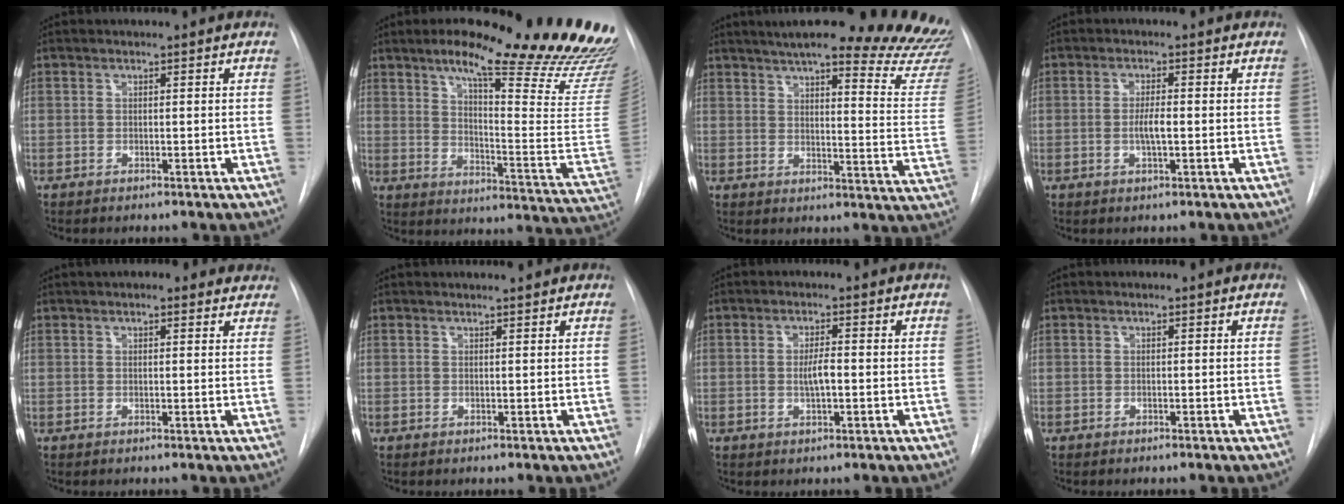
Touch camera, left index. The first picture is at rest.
{"total": 28.2, "force": [21.7, 2.4, 17.9], "torque": [-0.185, -0.078, 0.276]}
{"total": 28.4, "force": [24.7, 3.2, 13.6], "torque": [-0.163, -0.090, 0.283]}
{"total": 2.7, "force": [-0.3, 0.4, 2.7], "torque": [-0.052, -0.001, -0.006]}
{"total": 6.2, "force": [5.1, 2.0, 2.9], "torque": [-0.032, 0.021, 0.059]}
{"total": 2.8, "force": [2.7, 0.1, 0.7], "torque": [-0.012, 0.011, 0.034]}
{"total": 2.7, "force": [-0.2, 0.5, 2.7], "torque": [-0.051, 0.000, -0.004]}
{"total": 0.0}